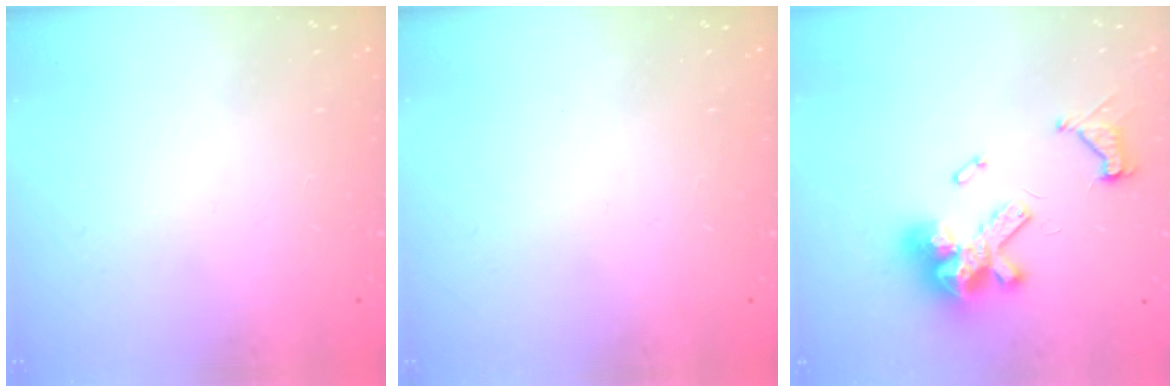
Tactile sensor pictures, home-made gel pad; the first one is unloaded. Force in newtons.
{"total": 0.0}
{"total": 13.8, "press": 13.8, "slide": 1.3}